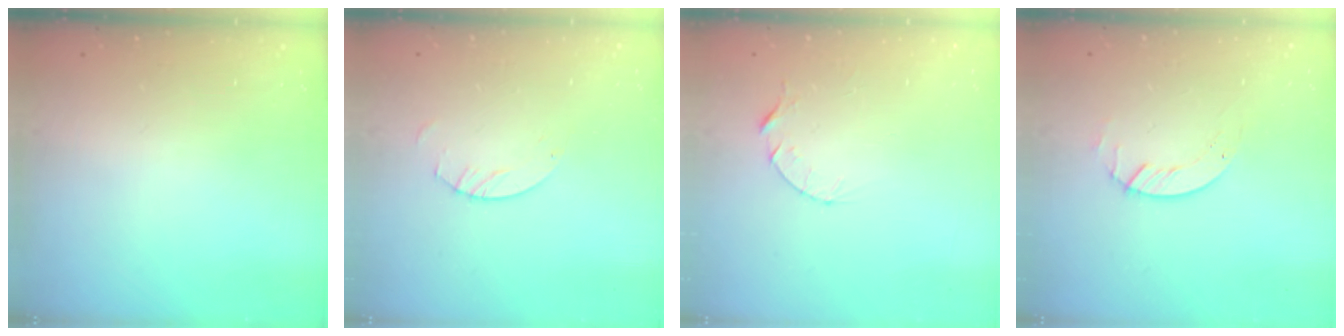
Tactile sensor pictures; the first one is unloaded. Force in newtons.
{"total": 2.5, "press": 2.5, "slide": 0.1}
{"total": 4.3, "press": 4.2, "slide": 0.4}
{"total": 2.0, "press": 2.0, "slide": 0.2}